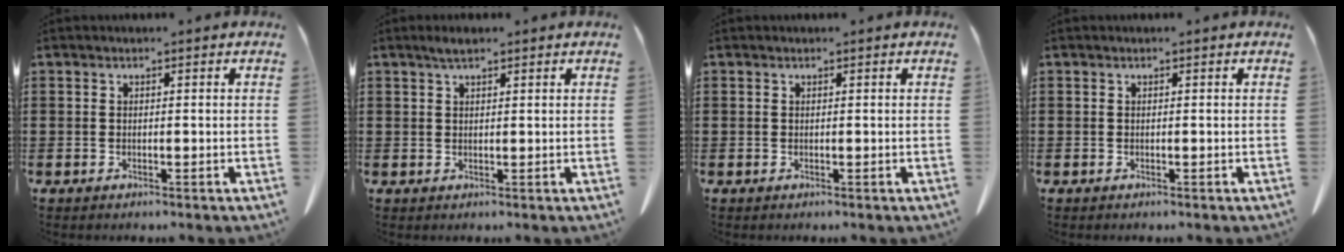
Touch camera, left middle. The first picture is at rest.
{"total": 1.6, "force": [1.2, 0.4, 0.9], "torque": [-0.022, 0.002, 0.022]}
{"total": 0.0}
{"total": 0.0}